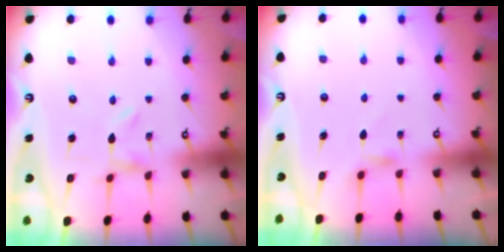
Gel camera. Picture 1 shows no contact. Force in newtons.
{"total": 3.3, "press": 3.3, "slide": 0.5}